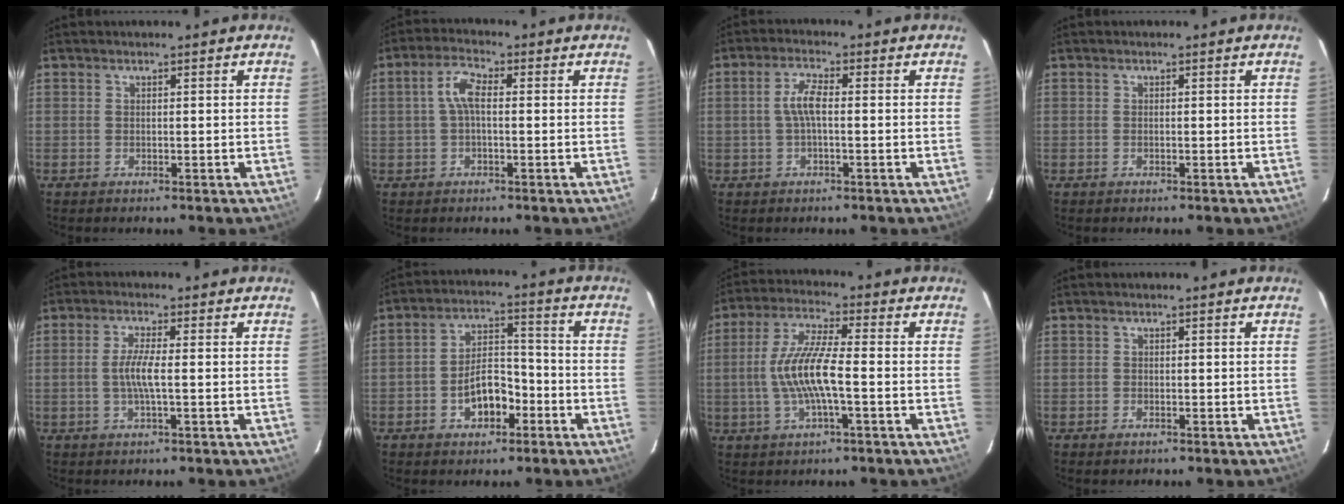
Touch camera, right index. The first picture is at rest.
{"total": 4.5, "force": [0.1, 1.7, 4.1], "torque": [-0.087, 0.014, 0.001]}
{"total": 4.1, "force": [-0.3, 1.0, 4.0], "torque": [-0.083, 0.009, -0.005]}
{"total": 0.0}
{"total": 4.3, "force": [-0.6, 0.1, 4.2], "torque": [-0.083, -0.002, -0.013]}
{"total": 8.2, "force": [-3.7, 4.8, 5.5], "torque": [-0.100, 0.024, -0.050]}
{"total": 10.5, "force": [-1.8, 1.6, 10.2], "torque": [-0.210, 0.002, -0.034]}
{"total": 0.9, "force": [-0.6, 0.5, 0.3], "torque": [-0.005, 0.000, -0.010]}